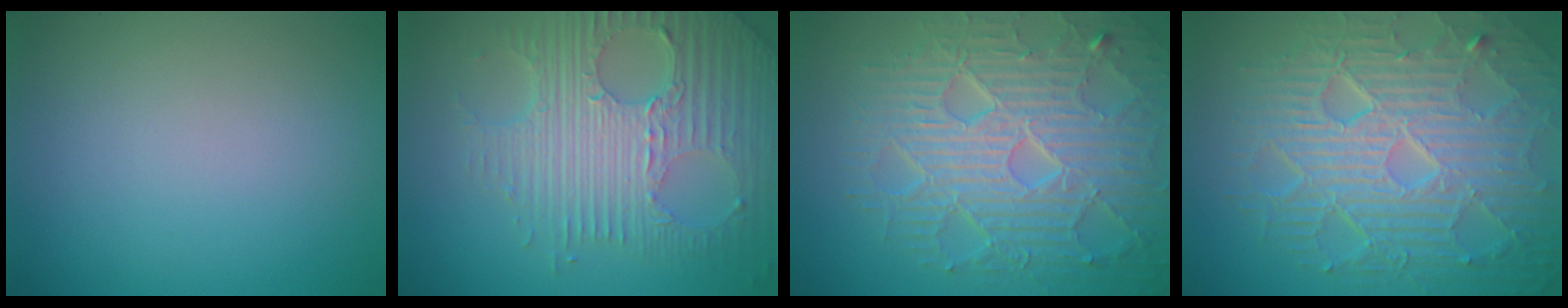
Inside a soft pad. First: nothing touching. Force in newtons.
{"total": 8.0, "press": 5.8, "slide": 5.6}
{"total": 9.0, "press": 6.4, "slide": 6.3}
{"total": 10.9, "press": 6.9, "slide": 8.5}